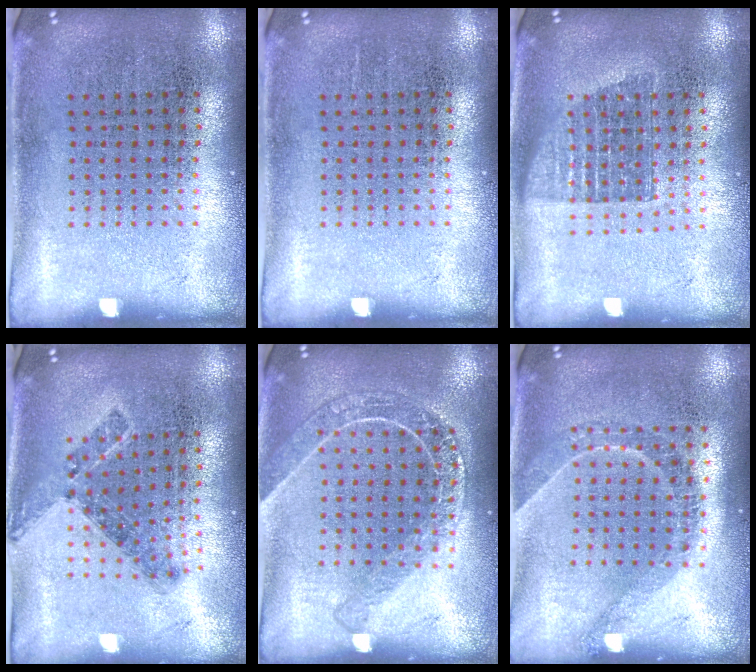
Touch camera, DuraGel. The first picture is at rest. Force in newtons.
{"total": 0.0}
{"total": 1.4, "press": 1.2, "slide": 0.7}
{"total": 0.7, "press": 0.7, "slide": 0.3}
{"total": 1.8, "press": 1.6, "slide": 0.7}
{"total": 1.3, "press": 1.1, "slide": 0.6}